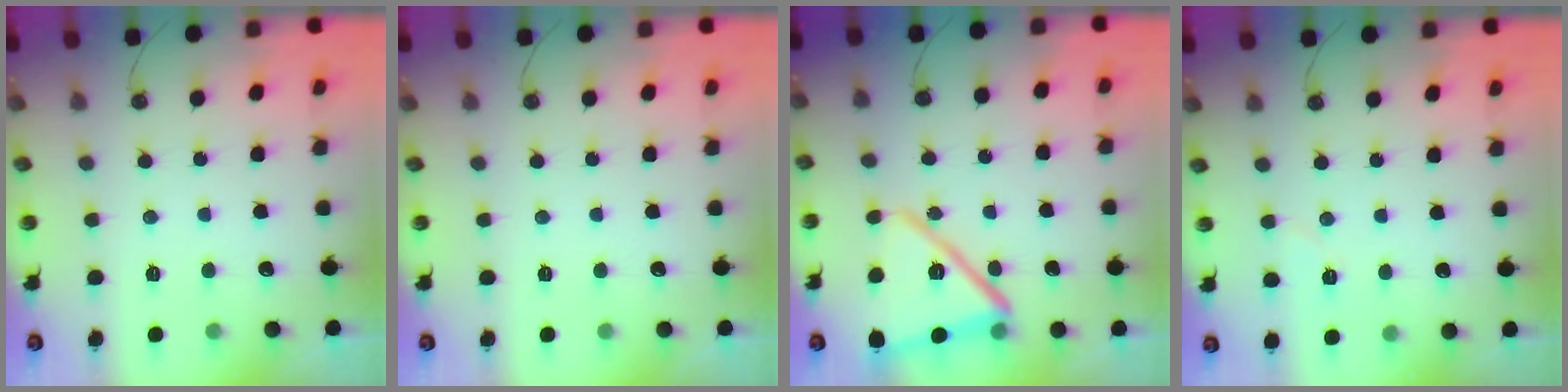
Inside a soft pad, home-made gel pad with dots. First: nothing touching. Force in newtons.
{"total": 0.0}
{"total": 18.7, "press": 18.4, "slide": 3.3}
{"total": 4.2, "press": 4.1, "slide": 1.2}